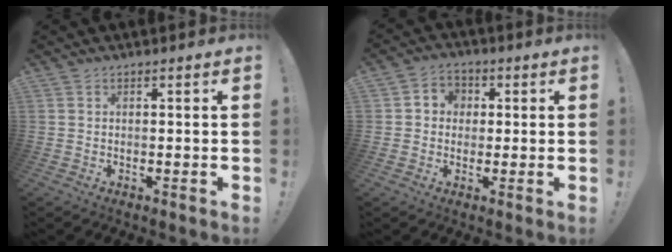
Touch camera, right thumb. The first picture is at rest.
{"total": 4.9, "force": [0.1, 4.6, 1.6], "torque": [-0.026, 0.008, 0.004]}